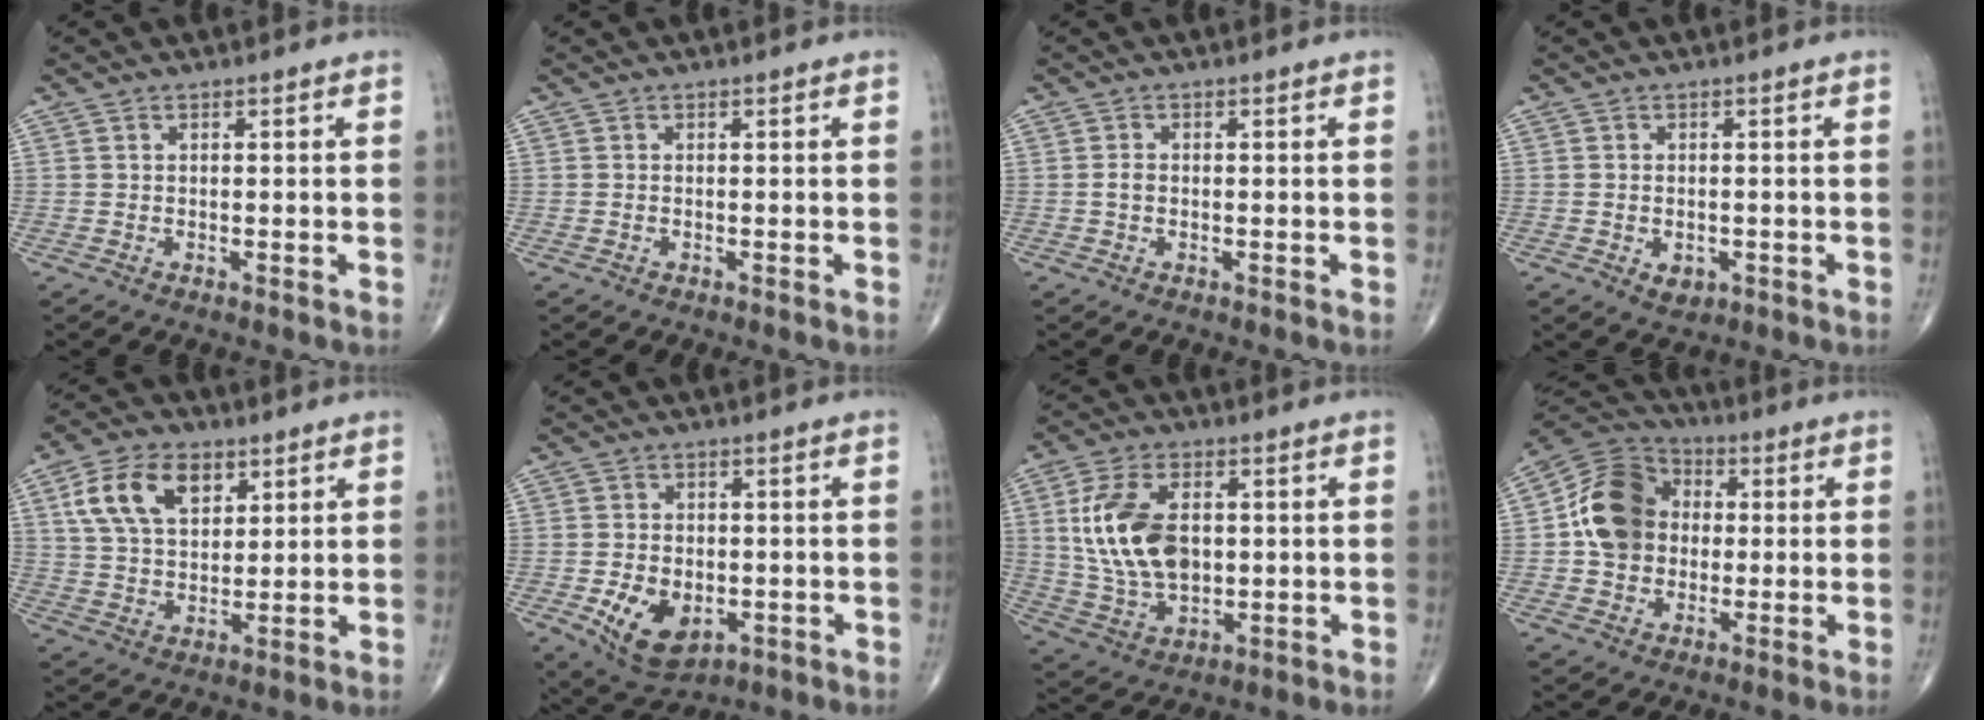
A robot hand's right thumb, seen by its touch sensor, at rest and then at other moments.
{"total": 0.0}
{"total": 1.4, "force": [-0.2, 0.9, 0.9], "torque": [-0.018, 0.003, -0.005]}
{"total": 2.9, "force": [-0.9, 2.1, 1.8], "torque": [-0.017, 0.000, -0.007]}
{"total": 12.7, "force": [5.3, 7.9, 8.4], "torque": [-0.137, -0.010, 0.100]}
{"total": 10.1, "force": [-2.8, 6.6, 7.2], "torque": [-0.102, 0.000, -0.033]}
{"total": 15.6, "force": [2.0, 9.6, 12.1], "torque": [-0.222, -0.005, 0.046]}
{"total": 13.5, "force": [0.7, 11.1, 7.7], "torque": [-0.116, 0.022, 0.002]}